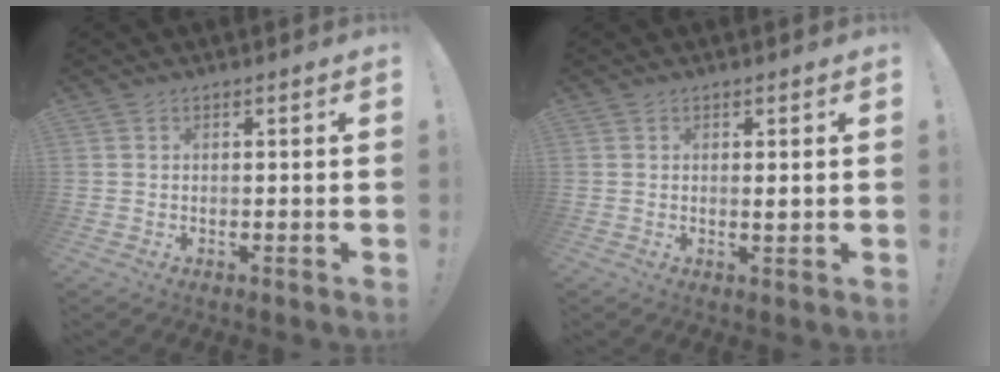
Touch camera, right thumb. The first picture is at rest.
{"total": 1.3, "force": [0.3, 0.0, 1.3], "torque": [-0.010, -0.009, 0.001]}